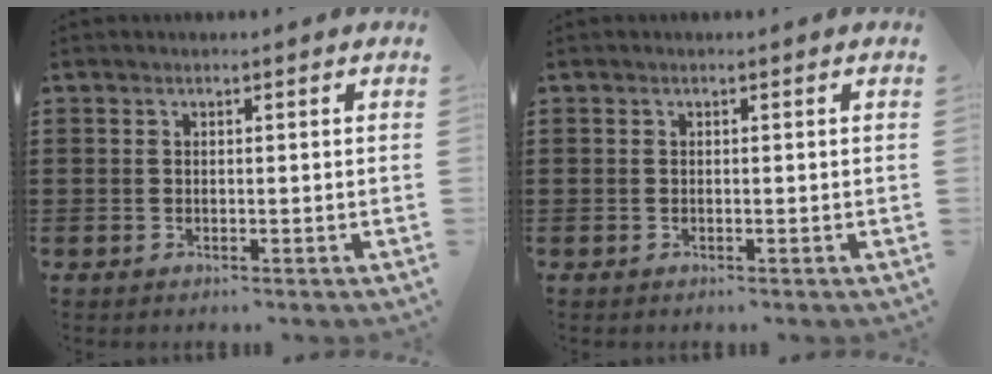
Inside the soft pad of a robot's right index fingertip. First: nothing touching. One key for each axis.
{"total": 0.0}